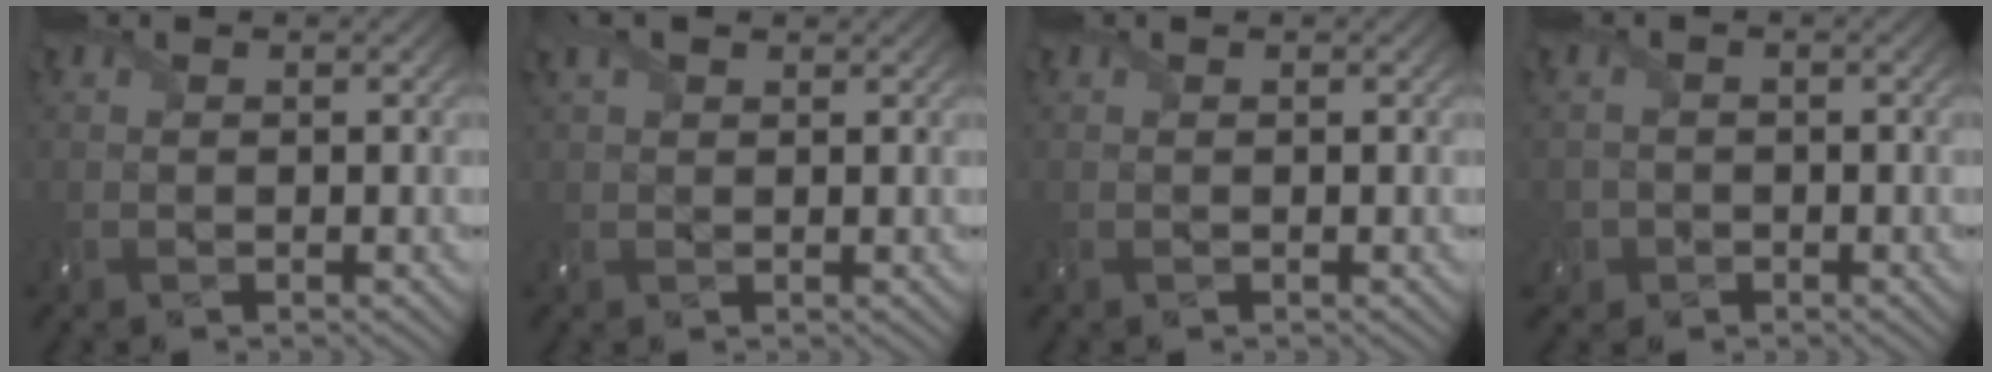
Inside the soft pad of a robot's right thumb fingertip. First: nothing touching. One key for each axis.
{"total": 3.2, "fx": 1.8, "fy": 1.7, "fz": 2.1, "tx": -0.060, "ty": 0.016, "tz": 0.033}
{"total": 0.0}
{"total": 2.5, "fx": -1.3, "fy": 2.1, "fz": 0.2, "tx": -0.009, "ty": -0.003, "tz": -0.028}